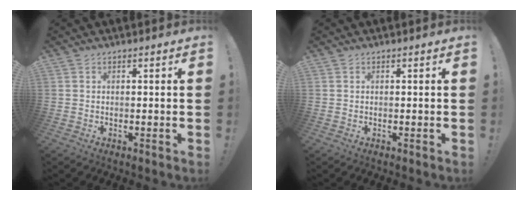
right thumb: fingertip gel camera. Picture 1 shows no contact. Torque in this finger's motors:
{"motor_torque": [-0.11, -0.11, -0.07, 0.13, 0.00]}